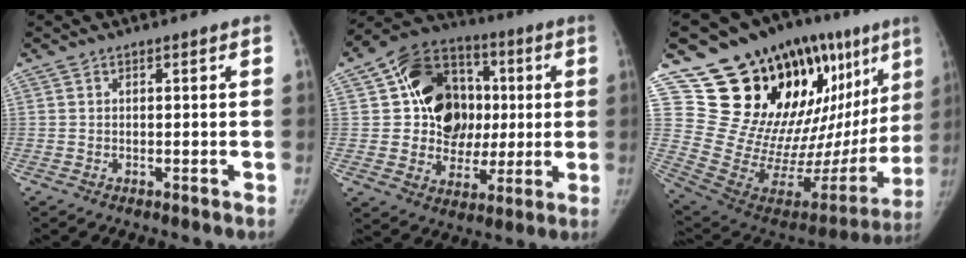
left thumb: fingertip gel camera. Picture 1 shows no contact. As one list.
[{"total": 19.4, "force": [2.9, 15.9, 10.7], "torque": [-0.113, 0.018, 0.056]}, {"total": 32.4, "force": [18.5, 13.4, 23.1], "torque": [-0.305, -0.062, 0.303]}]